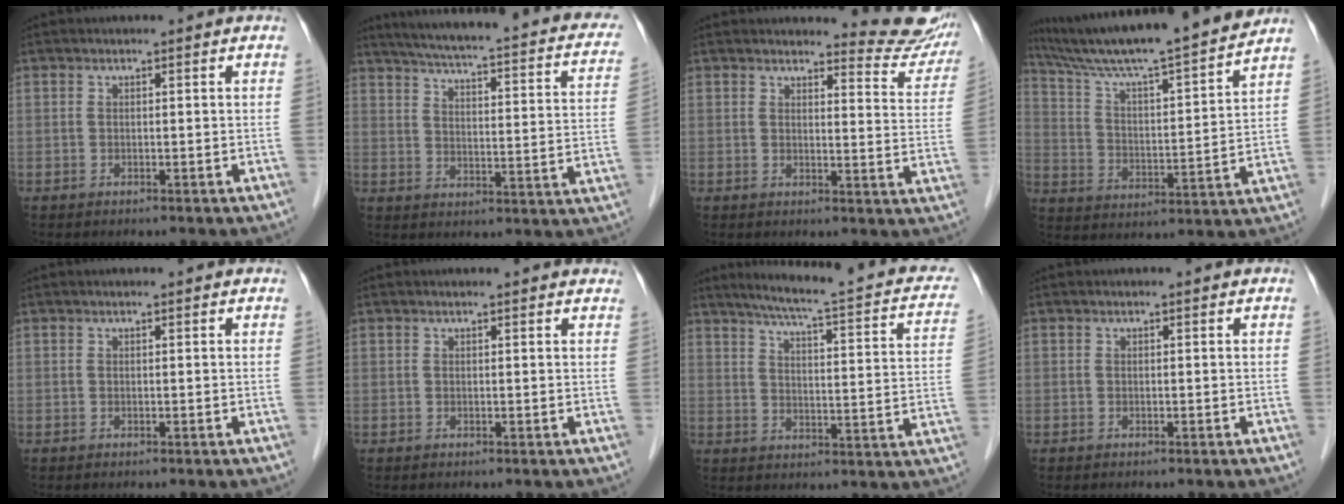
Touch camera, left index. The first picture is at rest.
{"total": 24.2, "force": [18.9, 4.7, 14.3], "torque": [-0.204, 0.002, 0.221]}
{"total": 9.3, "force": [9.2, 1.3, 0.8], "torque": [0.011, -0.060, 0.081]}
{"total": 20.0, "force": [17.8, -0.4, 9.2], "torque": [-0.159, -0.001, 0.280]}
{"total": 1.3, "force": [1.3, 0.0, 0.4], "torque": [-0.012, 0.009, 0.015]}
{"total": 5.7, "force": [5.3, 0.9, 1.7], "torque": [-0.017, 0.015, 0.047]}
{"total": 19.1, "force": [15.2, 2.8, 11.2], "torque": [-0.152, -0.004, 0.177]}
{"total": 1.0, "force": [0.9, 0.2, 0.3], "torque": [-0.011, 0.012, 0.008]}